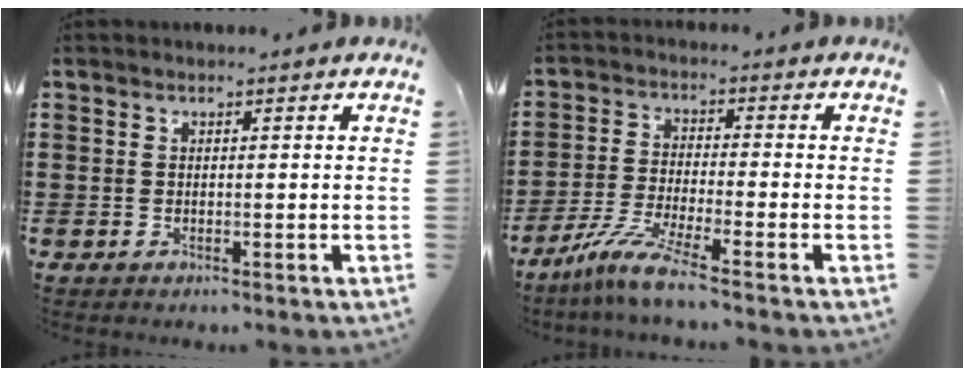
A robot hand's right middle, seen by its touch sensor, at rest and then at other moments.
{"total": 6.7, "force": [-5.2, 0.0, 4.2], "torque": [-0.100, -0.020, -0.103]}